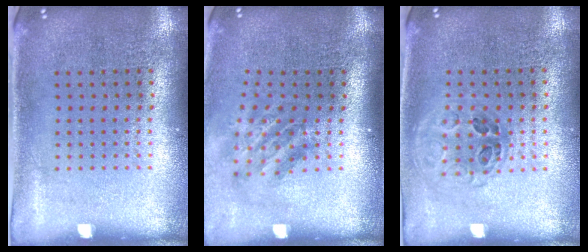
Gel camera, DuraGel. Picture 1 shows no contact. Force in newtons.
{"total": 1.8, "press": 1.2, "slide": 1.4}
{"total": 1.1, "press": 1.0, "slide": 0.6}